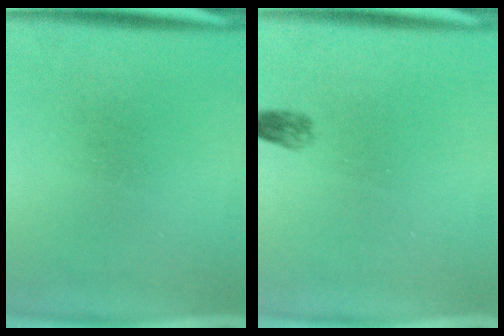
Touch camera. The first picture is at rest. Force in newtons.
{"total": 1.5}